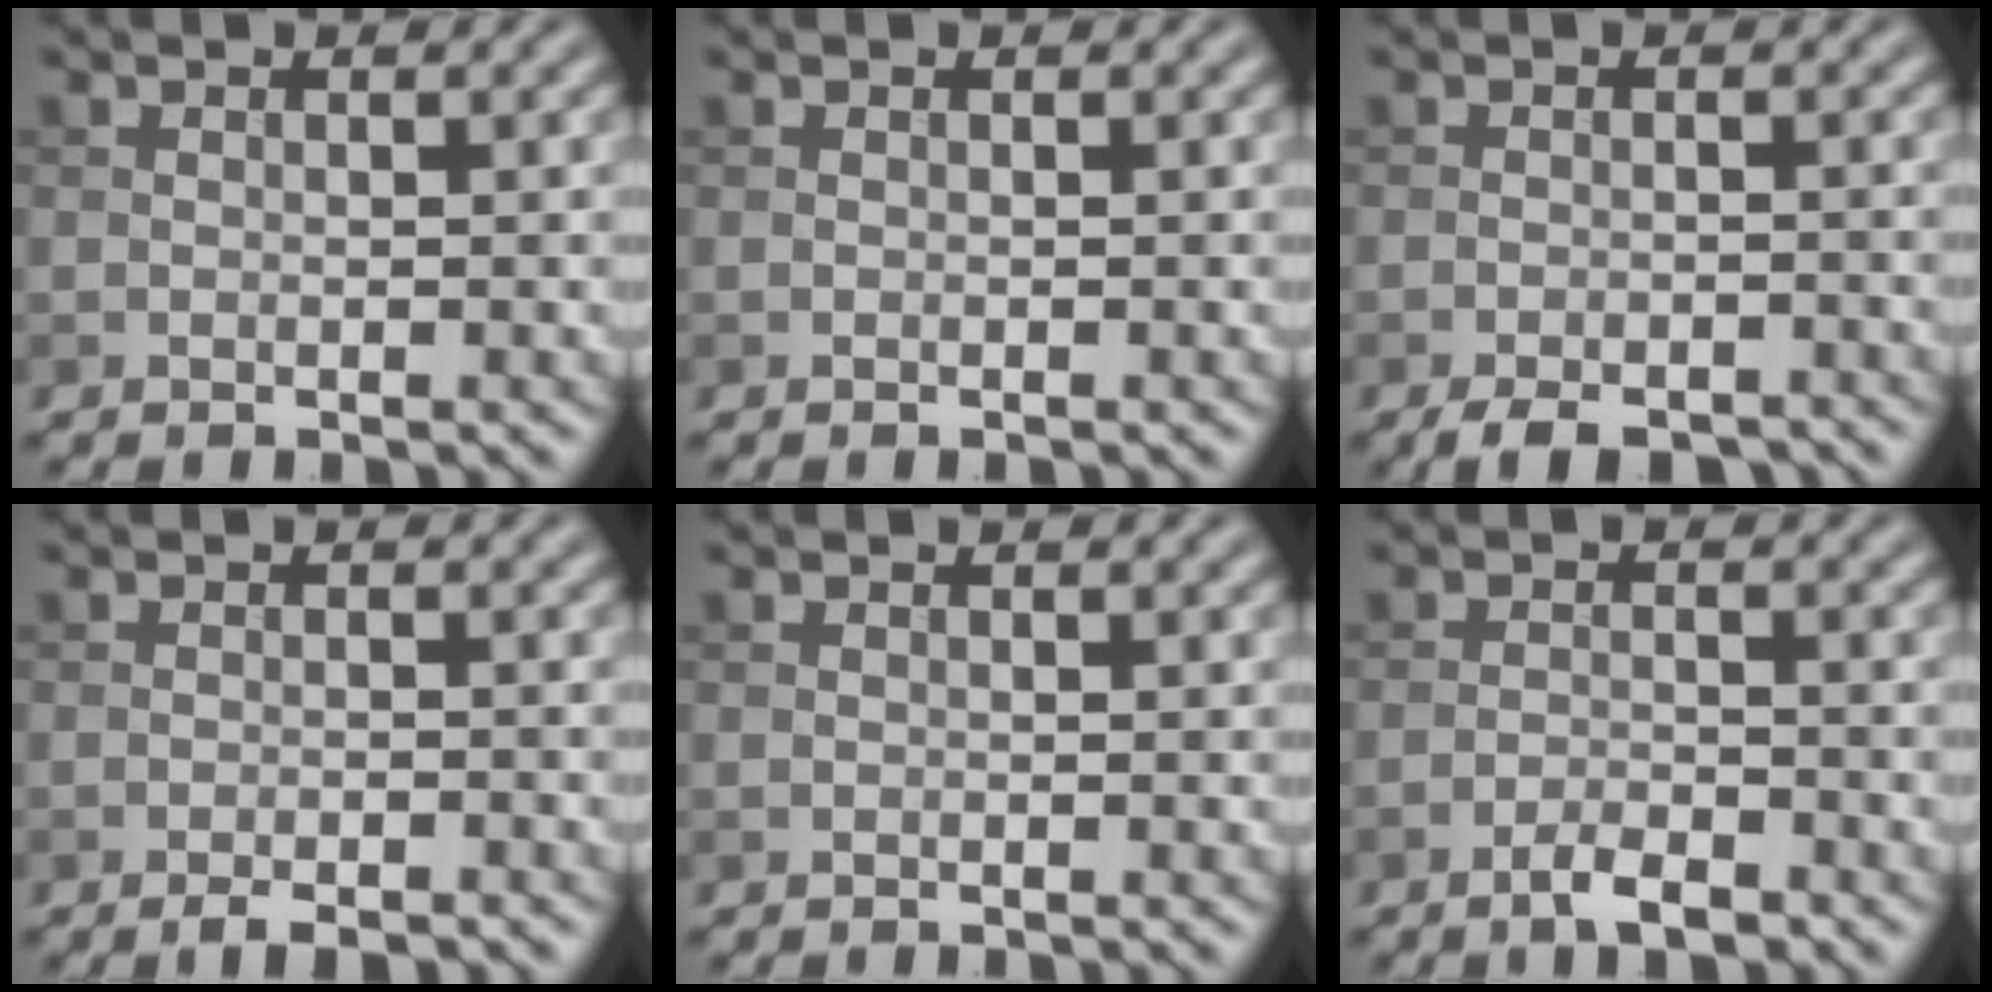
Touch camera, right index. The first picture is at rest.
{"total": 0.0}
{"total": 4.4, "force": [-3.7, 1.2, 2.1], "torque": [-0.033, -0.007, -0.060]}
{"total": 2.3, "force": [-1.8, 0.5, 1.5], "torque": [-0.023, 0.000, -0.029]}
{"total": 0.0}
{"total": 2.4, "force": [-1.7, 0.6, 1.5], "torque": [-0.026, 0.003, -0.034]}